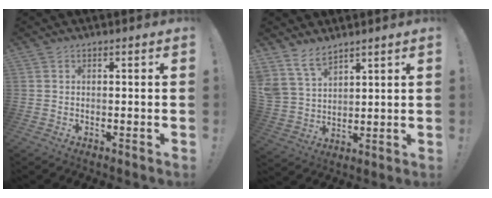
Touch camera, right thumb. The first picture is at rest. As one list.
[{"total": 8.9, "force": [7.3, 4.3, 2.6], "torque": [-0.072, -0.041, 0.150]}]